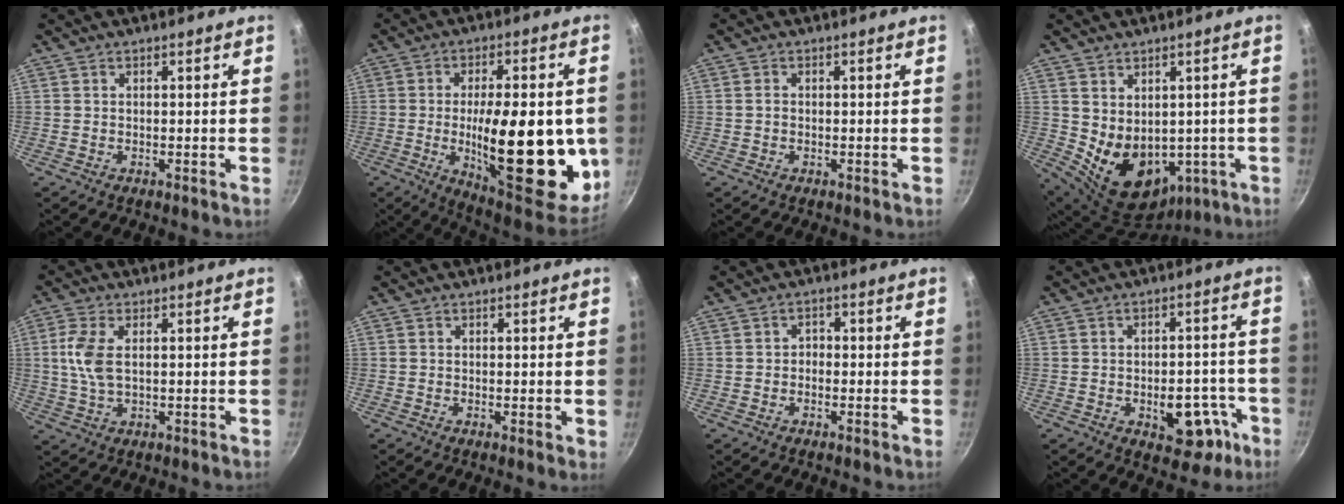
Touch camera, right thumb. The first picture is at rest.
{"total": 27.4, "force": [-3.0, 10.5, 25.1], "torque": [-0.334, -0.014, -0.034]}
{"total": 0.9, "force": [-0.1, 0.7, 0.5], "torque": [-0.008, 0.005, -0.002]}
{"total": 13.3, "force": [-0.3, 9.8, 9.0], "torque": [-0.119, -0.018, 0.033]}
{"total": 6.7, "force": [1.1, 3.4, 5.6], "torque": [-0.120, 0.004, 0.020]}
{"total": 0.8, "force": [0.1, 0.3, 0.8], "torque": [-0.010, -0.002, 0.000]}
{"total": 1.5, "force": [-0.5, 1.3, 0.7], "torque": [-0.005, 0.007, -0.012]}
{"total": 10.4, "force": [-4.0, 6.1, 7.4], "torque": [-0.056, 0.028, -0.045]}